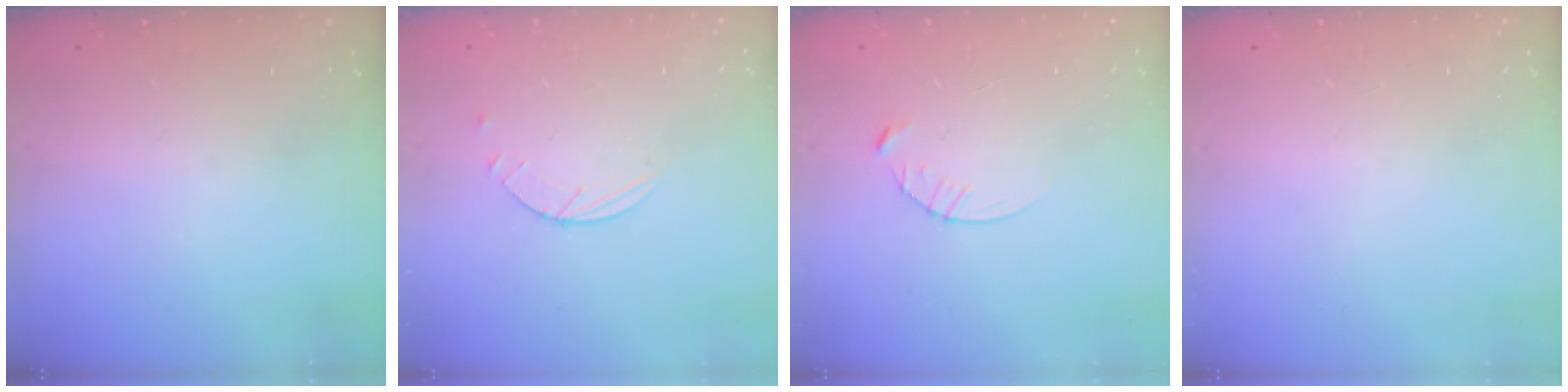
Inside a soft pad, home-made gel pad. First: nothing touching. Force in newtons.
{"total": 2.5, "press": 2.4, "slide": 0.3}
{"total": 3.6, "press": 3.6, "slide": 0.5}
{"total": 0.0}